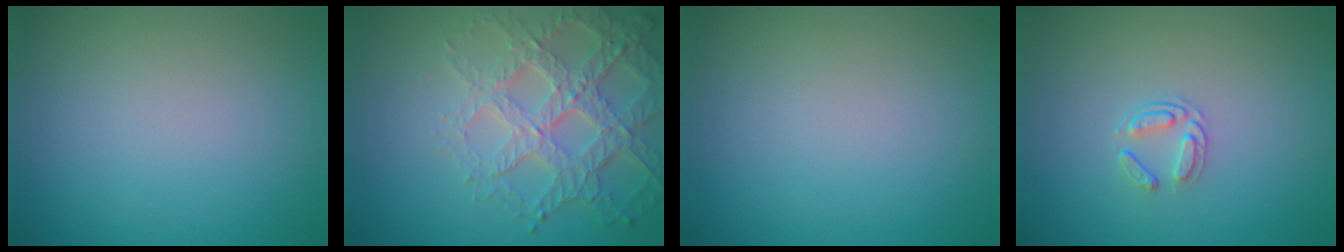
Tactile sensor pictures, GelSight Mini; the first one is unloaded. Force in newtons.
{"total": 6.0, "press": 4.7, "slide": 3.7}
{"total": 0.0}
{"total": 1.6, "press": 1.0, "slide": 1.2}